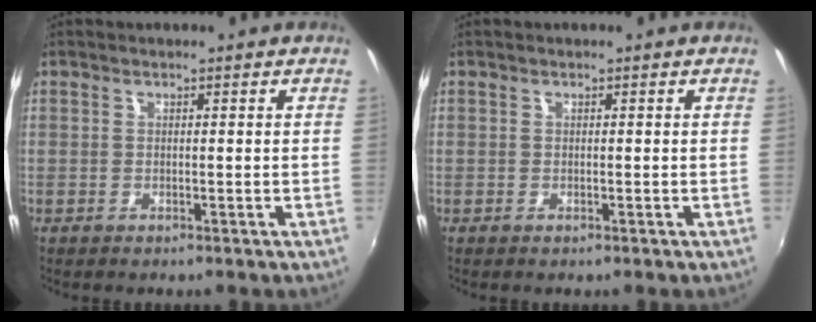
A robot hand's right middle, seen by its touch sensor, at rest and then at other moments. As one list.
[{"total": 0.0}]